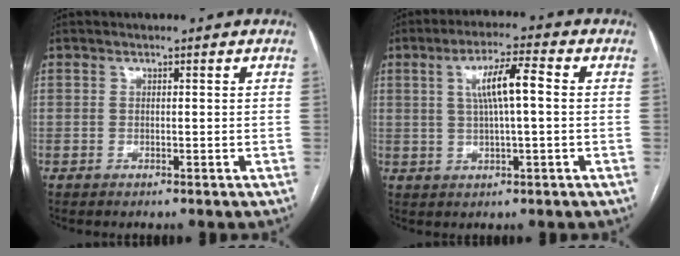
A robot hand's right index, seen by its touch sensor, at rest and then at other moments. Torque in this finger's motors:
{"motor_torque": [0.27, 0.01, 0.19, 0.06]}